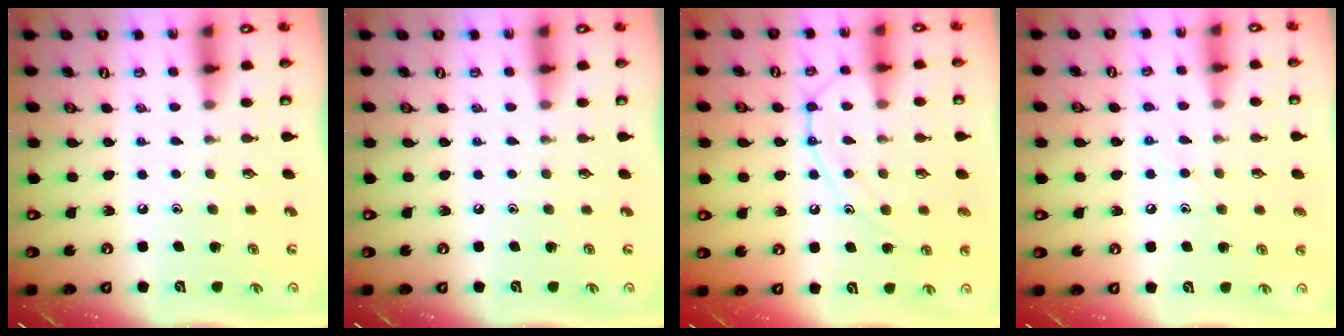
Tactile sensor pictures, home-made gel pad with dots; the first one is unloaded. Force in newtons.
{"total": 0.0}
{"total": 13.1, "press": 13.0, "slide": 1.2}
{"total": 6.4, "press": 6.4, "slide": 0.3}